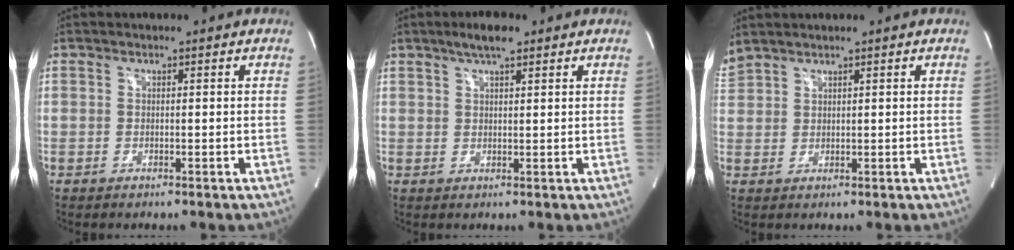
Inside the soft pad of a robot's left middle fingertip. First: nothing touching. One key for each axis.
{"total": 4.2, "fx": 2.9, "fy": 0.8, "fz": 2.9, "tx": -0.056, "ty": 0.010, "tz": 0.049}
{"total": 3.2, "fx": 3.1, "fy": 0.2, "fz": 1.0, "tx": -0.035, "ty": 0.027, "tz": 0.069}